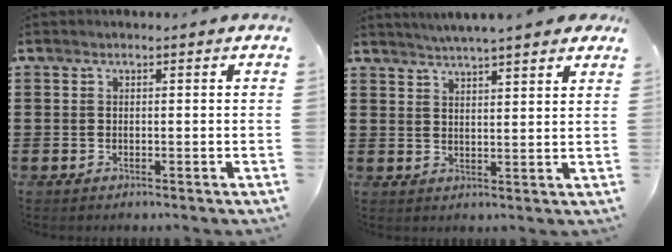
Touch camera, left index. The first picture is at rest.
{"total": 3.3, "force": [3.2, -0.3, 0.8], "torque": [-0.027, -0.009, 0.056]}